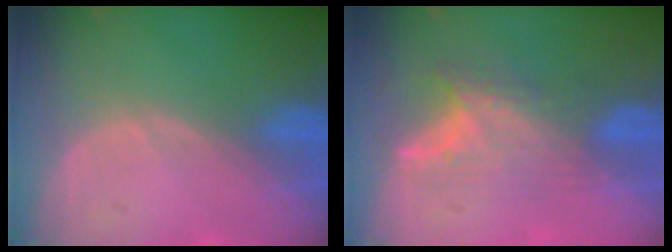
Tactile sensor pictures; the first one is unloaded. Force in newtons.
{"total": 8.1, "press": 6.8, "slide": 4.5}